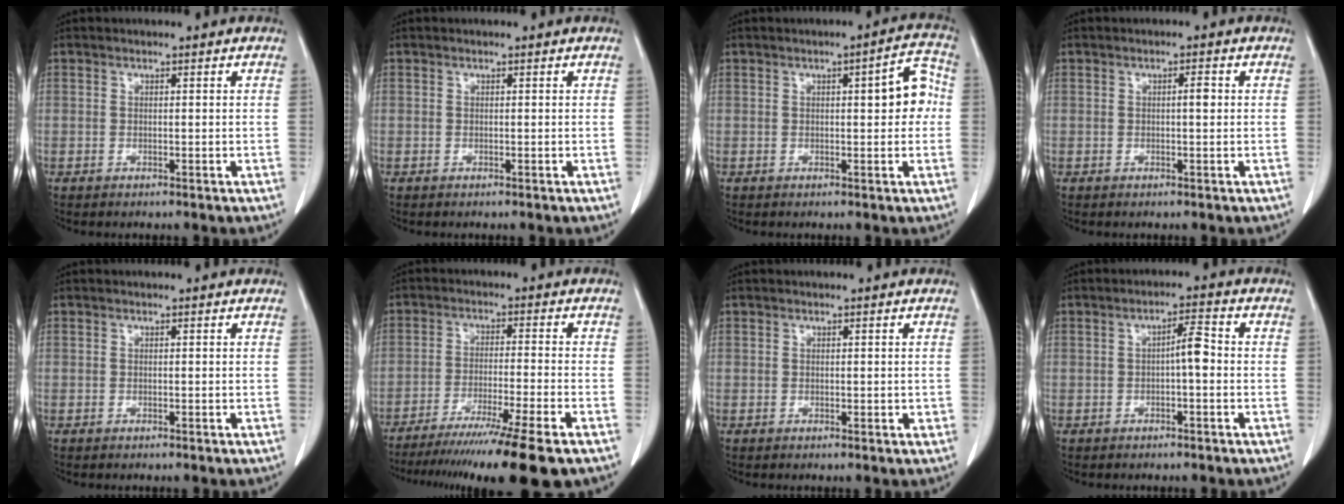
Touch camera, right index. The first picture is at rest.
{"total": 0.0}
{"total": 5.7, "force": [0.5, 1.6, 5.5], "torque": [-0.063, 0.019, 0.003]}
{"total": 1.5, "force": [0.1, 0.2, 1.4], "torque": [-0.022, 0.003, 0.002]}
{"total": 0.0}
{"total": 15.7, "force": [-12.1, -1.4, 9.9], "torque": [-0.134, -0.045, -0.190]}
{"total": 1.1, "force": [0.1, 0.6, 0.8], "torque": [-0.008, -0.001, 0.003]}
{"total": 3.4, "force": [-0.3, 0.6, 3.3], "torque": [-0.051, 0.008, -0.007]}